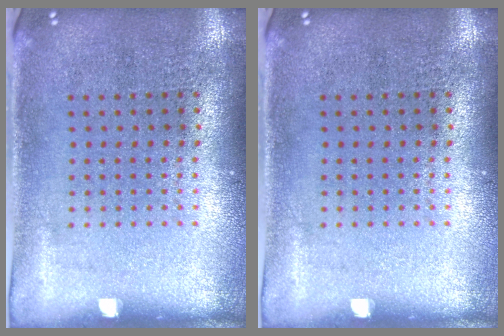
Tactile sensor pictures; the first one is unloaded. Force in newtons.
{"total": 0.0}